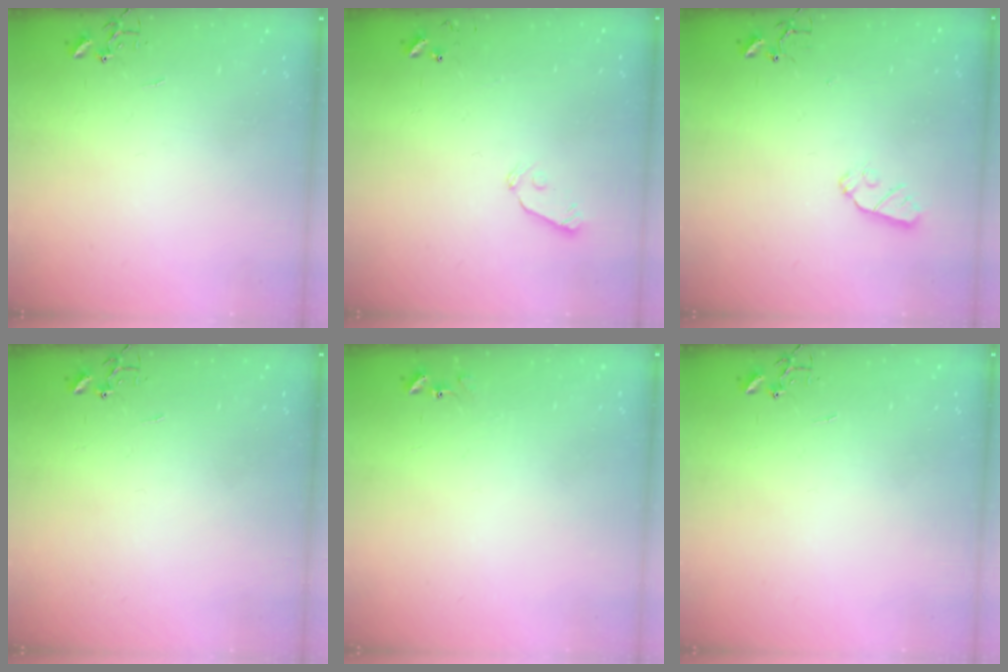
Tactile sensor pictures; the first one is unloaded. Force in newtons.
{"total": 5.9, "press": 5.9, "slide": 0.5}
{"total": 6.6, "press": 6.6, "slide": 0.2}
{"total": 0.0}
{"total": 6.0, "press": 5.9, "slide": 0.6}
{"total": 0.0}